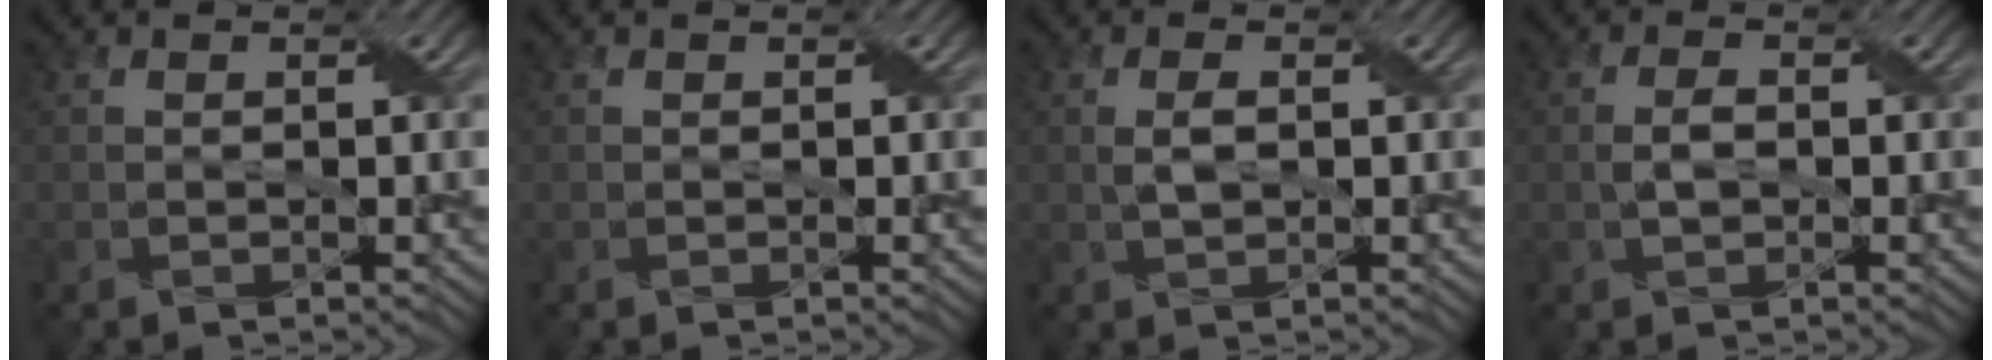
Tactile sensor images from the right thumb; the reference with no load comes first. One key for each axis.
{"total": 0.0}
{"total": 2.1, "fx": 0.2, "fy": 0.9, "fz": 1.9, "tx": -0.046, "ty": 0.004, "tz": 0.004}
{"total": 2.2, "fx": -0.2, "fy": 1.2, "fz": 1.8, "tx": -0.040, "ty": 0.003, "tz": -0.004}